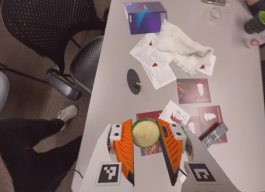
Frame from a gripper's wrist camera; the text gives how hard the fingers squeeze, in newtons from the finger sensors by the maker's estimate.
{"total": 10.3, "left": 9.9, "right": 10.7}